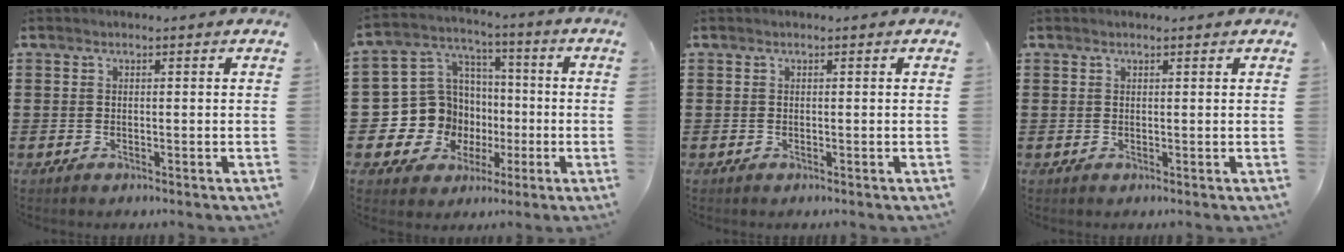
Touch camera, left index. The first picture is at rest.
{"total": 10.7, "force": [-1.4, 10.4, 2.1], "torque": [-0.101, -0.010, -0.018]}
{"total": 0.0}
{"total": 0.6, "force": [0.5, 0.1, 0.3], "torque": [-0.007, 0.000, 0.010]}